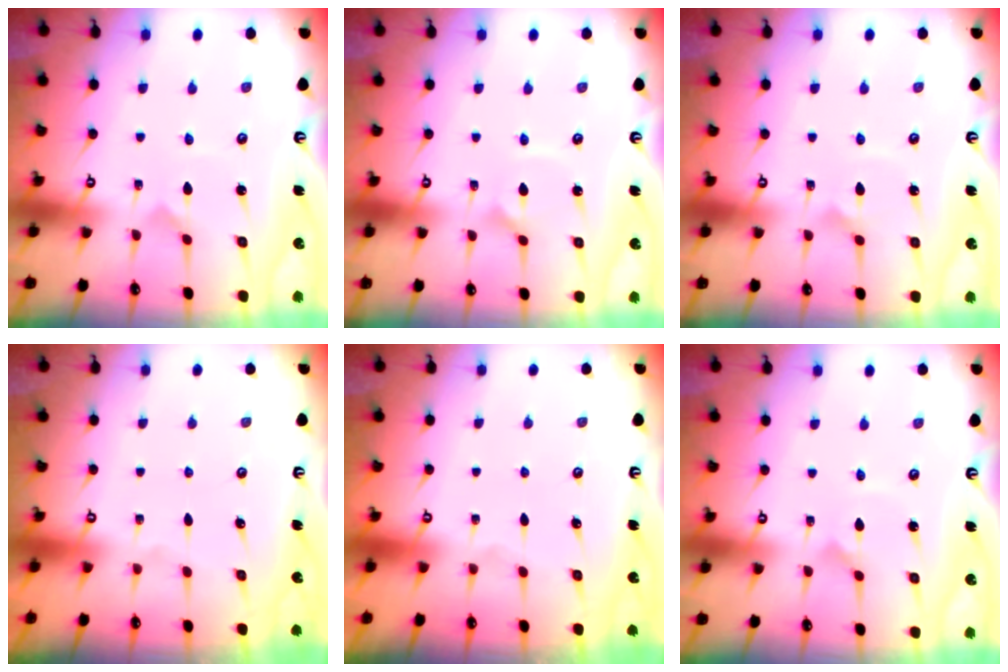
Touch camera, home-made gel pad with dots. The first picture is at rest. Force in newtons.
{"total": 2.8, "press": 2.8, "slide": 0.3}
{"total": 2.4, "press": 2.4, "slide": 0.2}
{"total": 0.0}
{"total": 0.0}
{"total": 1.9, "press": 1.9, "slide": 0.2}